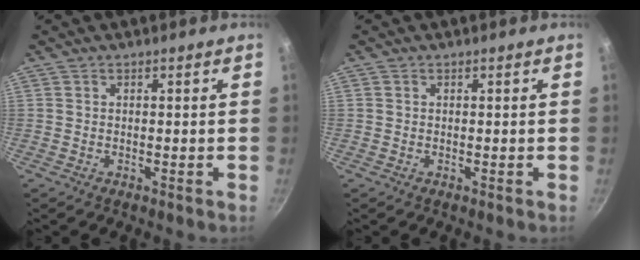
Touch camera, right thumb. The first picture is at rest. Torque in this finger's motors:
{"motor_torque": [0.70, 0.03, -0.22, 0.08, 0.02]}